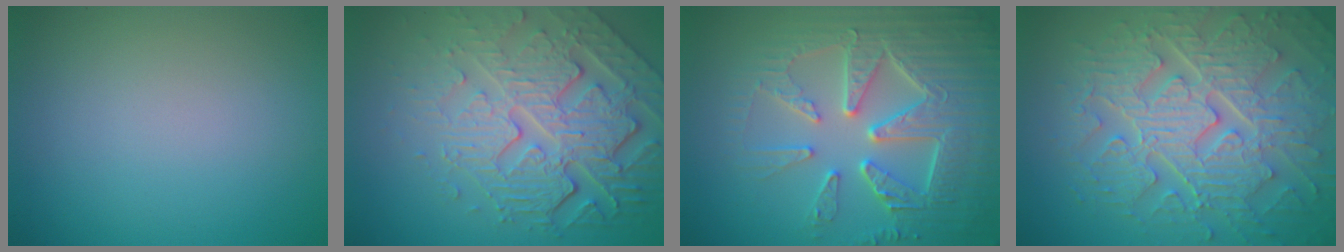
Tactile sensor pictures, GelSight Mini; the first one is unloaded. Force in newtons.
{"total": 8.3, "press": 5.8, "slide": 6.0}
{"total": 8.0, "press": 6.3, "slide": 4.9}
{"total": 9.6, "press": 7.0, "slide": 6.6}